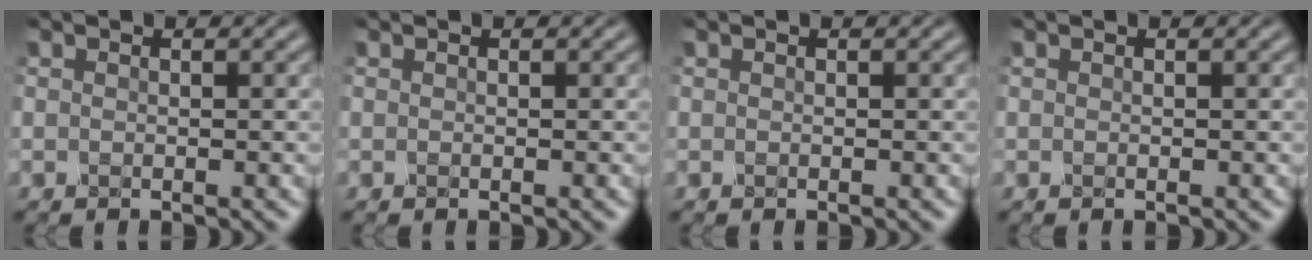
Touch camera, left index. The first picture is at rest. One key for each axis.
{"total": 0.0}
{"total": 0.0}
{"total": 0.0}